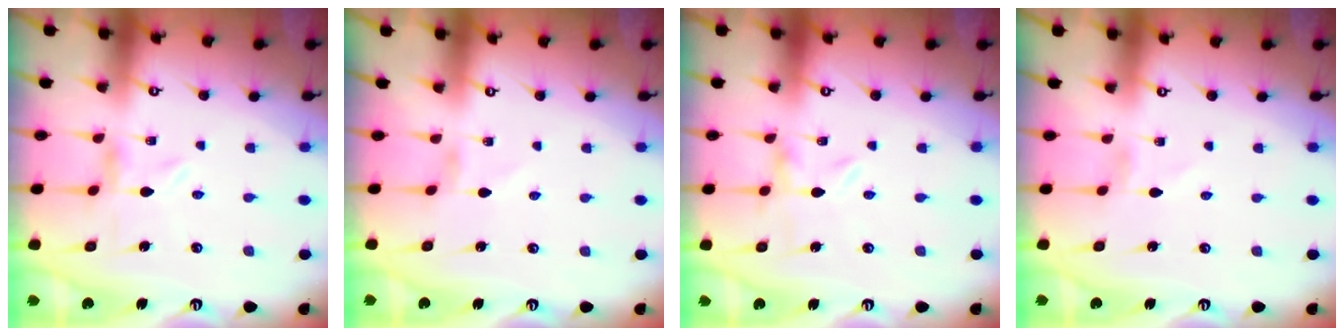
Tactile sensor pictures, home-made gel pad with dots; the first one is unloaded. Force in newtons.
{"total": 0.8, "press": 0.8, "slide": 0.1}
{"total": 0.0}
{"total": 1.2, "press": 1.2, "slide": 0.1}